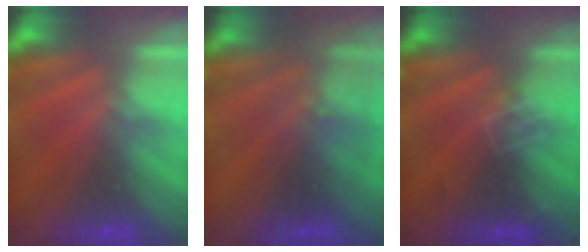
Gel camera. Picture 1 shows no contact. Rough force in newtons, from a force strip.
{"total": 2.7}
{"total": 2.8}